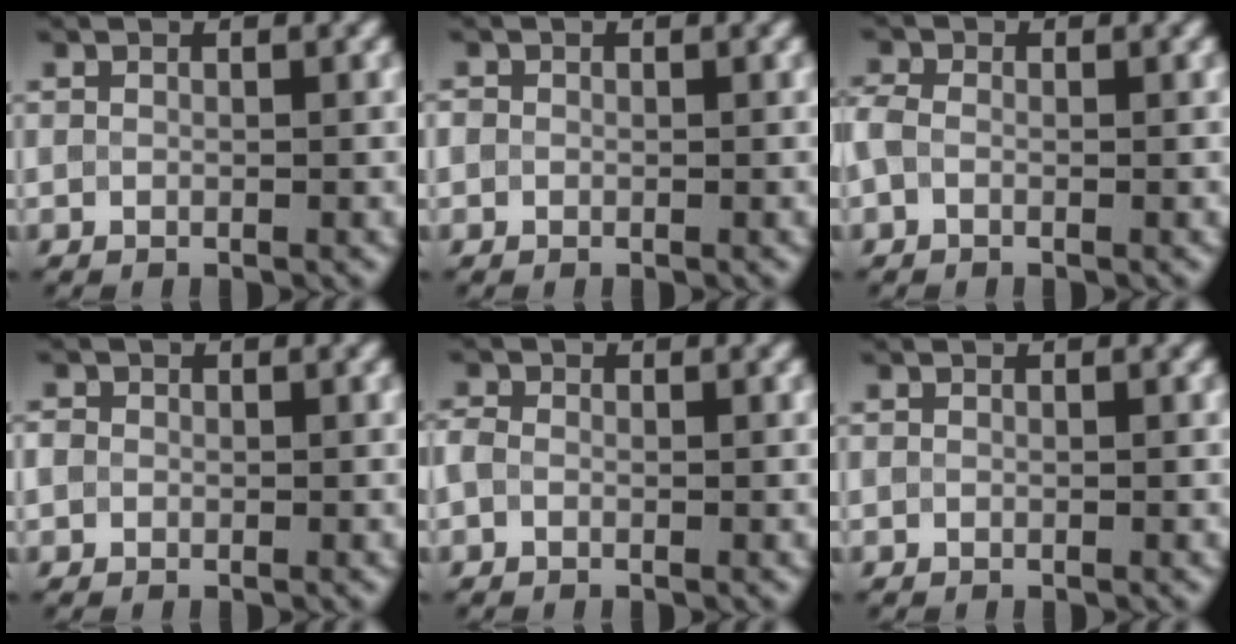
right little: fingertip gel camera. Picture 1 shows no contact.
{"total": 0.6, "force": [0.0, 0.6, 0.0], "torque": [0.005, -0.002, -0.003]}
{"total": 1.5, "force": [-0.4, 1.1, 0.9], "torque": [-0.023, 0.005, -0.017]}
{"total": 1.0, "force": [0.0, 1.0, 0.2], "torque": [0.002, -0.001, -0.005]}
{"total": 1.1, "force": [-0.4, 0.9, 0.5], "torque": [-0.011, 0.003, -0.013]}
{"total": 0.0}